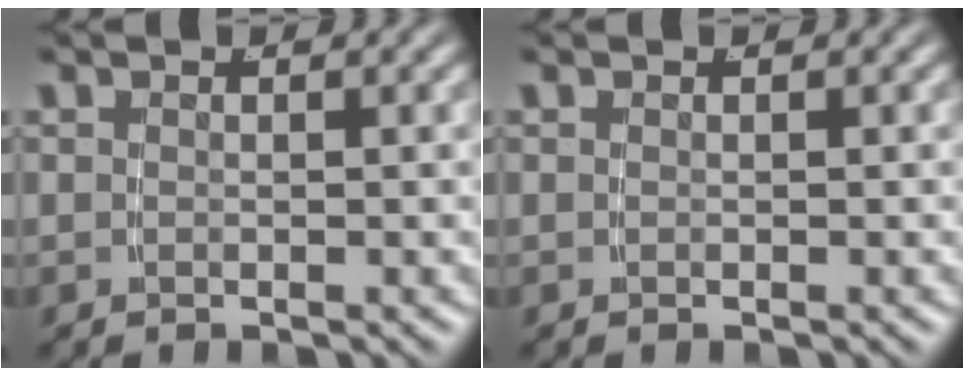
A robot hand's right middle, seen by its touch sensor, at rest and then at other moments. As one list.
[{"total": 0.0}]